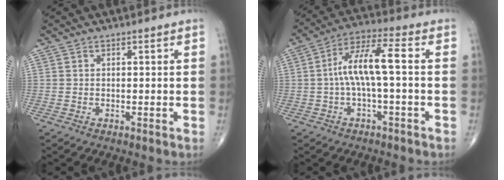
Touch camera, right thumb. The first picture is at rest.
{"total": 9.5, "force": [-0.2, 2.3, 9.2], "torque": [-0.190, 0.040, -0.009]}